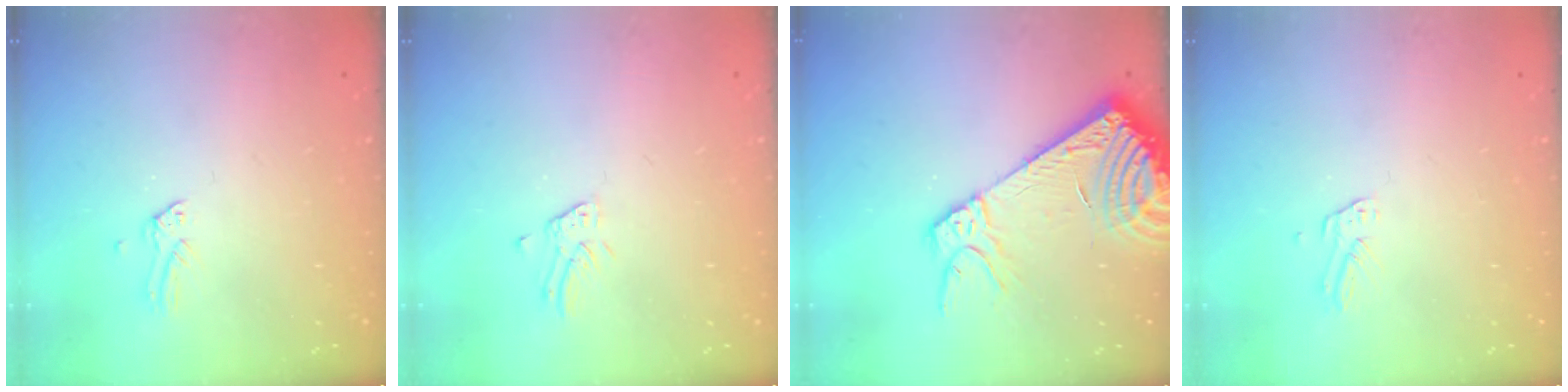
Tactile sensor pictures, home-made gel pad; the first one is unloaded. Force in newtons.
{"total": 1.3, "press": 1.3, "slide": 0.1}
{"total": 15.2, "press": 14.9, "slide": 3.4}
{"total": 2.7, "press": 2.7, "slide": 0.1}